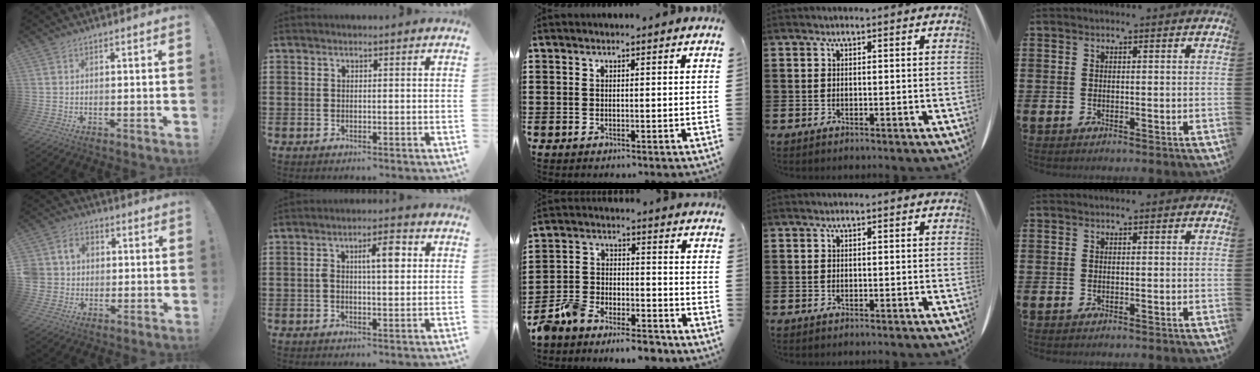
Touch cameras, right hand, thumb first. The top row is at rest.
{"thumb": {"total": 7.5, "force": [0.1, 7.1, 2.5], "torque": [-0.056, 0.011, 0.009]}, "index": {"total": 5.2, "force": [0.9, 1.7, 4.8], "torque": [-0.079, 0.005, 0.008]}, "middle": {"total": 7.8, "force": [-7.6, 1.2, 1.5], "torque": [-0.049, 0.011, -0.155]}}